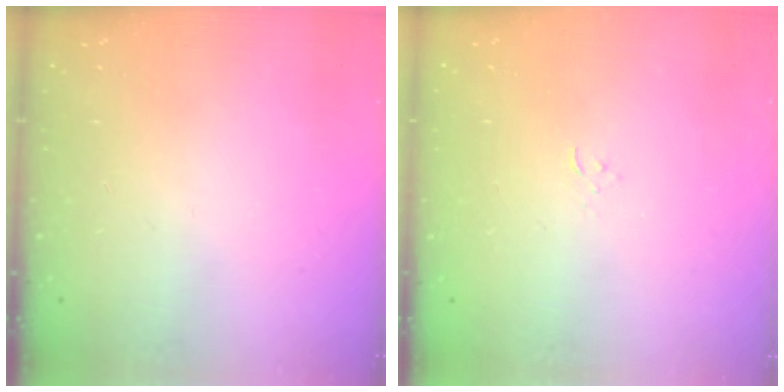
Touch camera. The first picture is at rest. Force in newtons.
{"total": 2.4, "press": 2.4, "slide": 0.3}